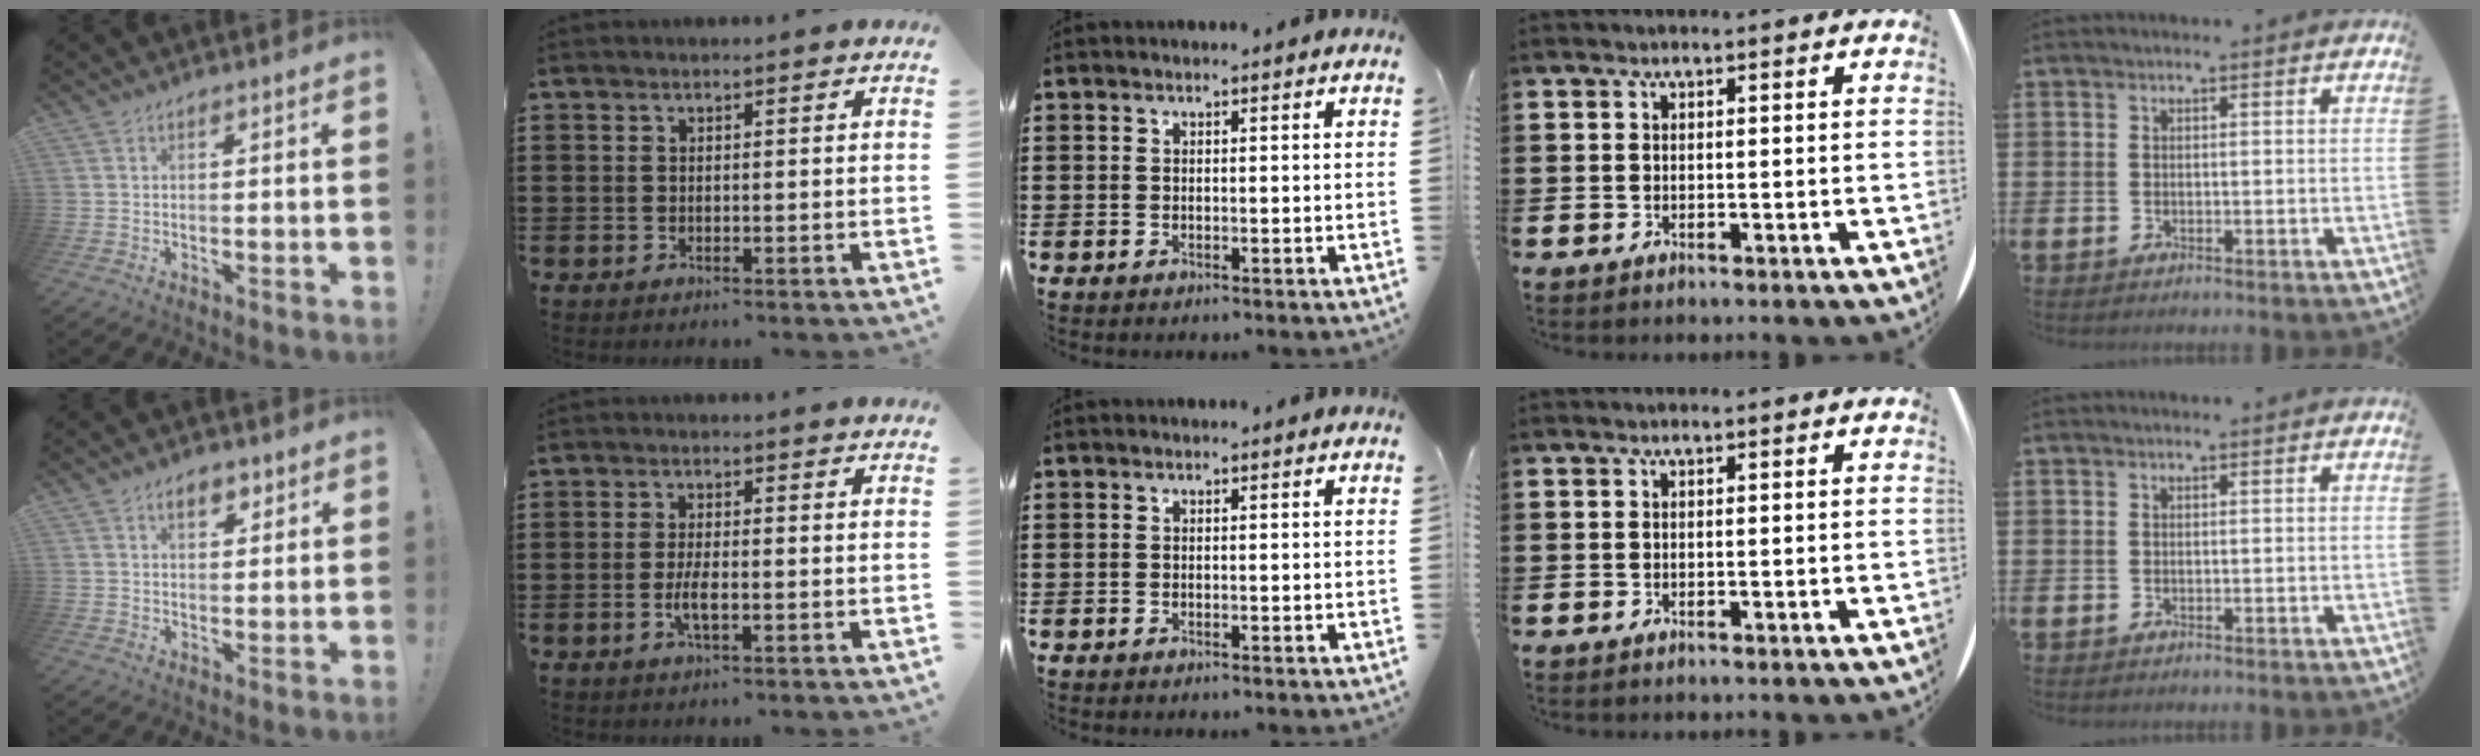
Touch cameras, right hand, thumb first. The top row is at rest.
{"thumb": {"total": 4.5, "force": [2.4, 2.7, 2.8], "torque": [-0.039, -0.001, 0.040]}, "index": {"total": 3.3, "force": [-1.0, 0.8, 3.0], "torque": [-0.065, -0.007, -0.023]}}